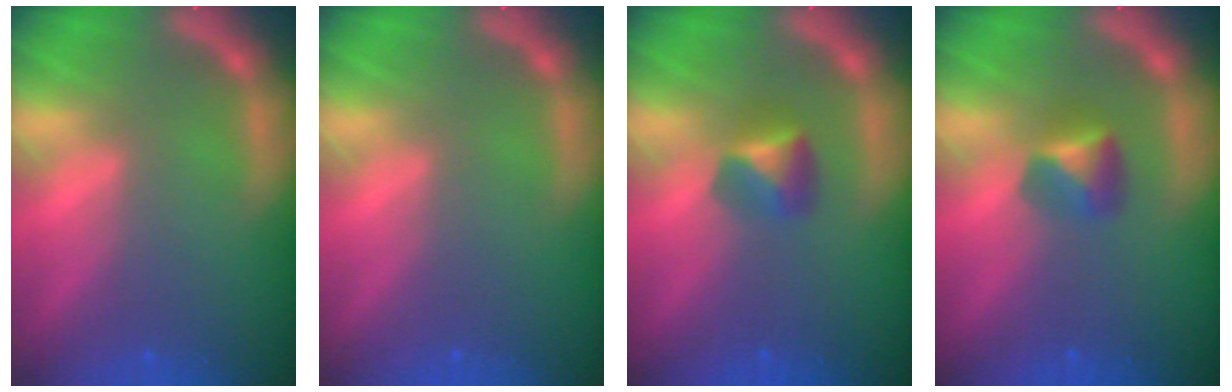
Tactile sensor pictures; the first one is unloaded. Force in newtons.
{"total": 0.0}
{"total": 2.4}
{"total": 2.4}